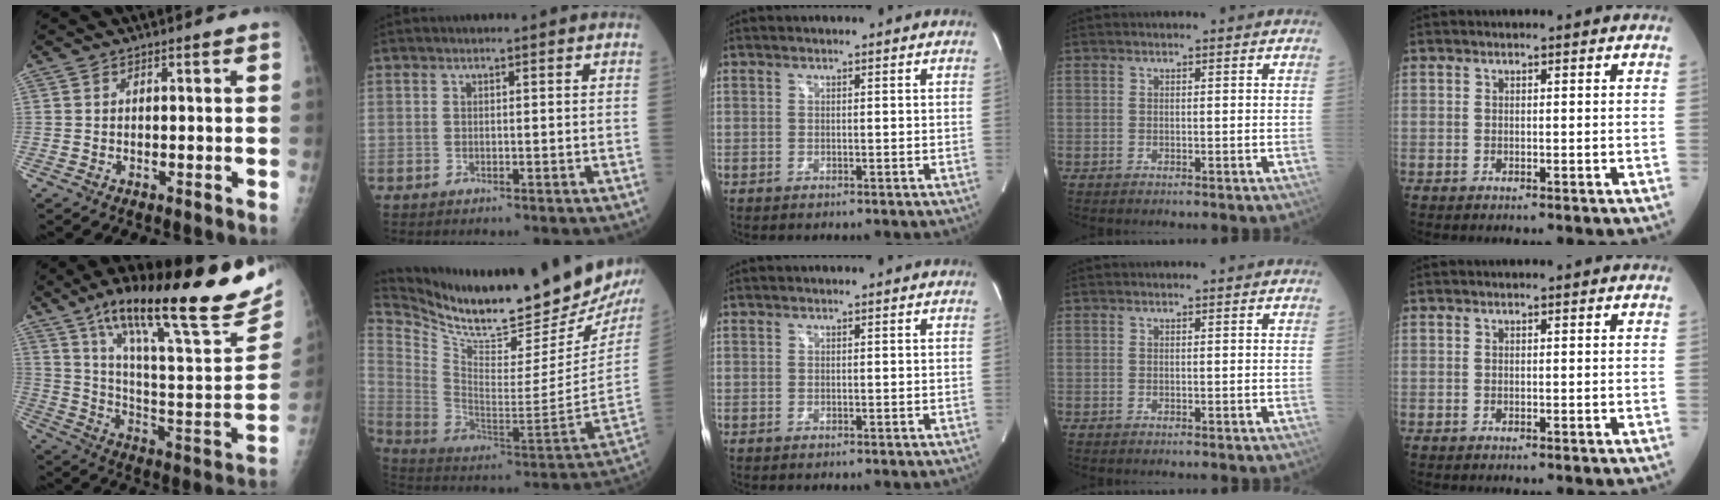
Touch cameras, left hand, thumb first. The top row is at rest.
{"thumb": {"total": 31.5, "force": [20.3, 7.3, 22.9], "torque": [-0.323, -0.059, 0.321]}, "index": {"total": 27.2, "force": [24.2, 2.9, 12.1], "torque": [-0.226, -0.101, 0.358]}}